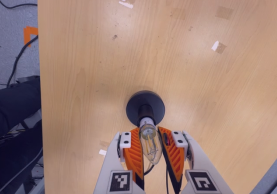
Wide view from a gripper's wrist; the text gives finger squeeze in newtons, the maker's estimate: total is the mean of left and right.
{"total": 17.6, "left": 16.7, "right": 18.5}